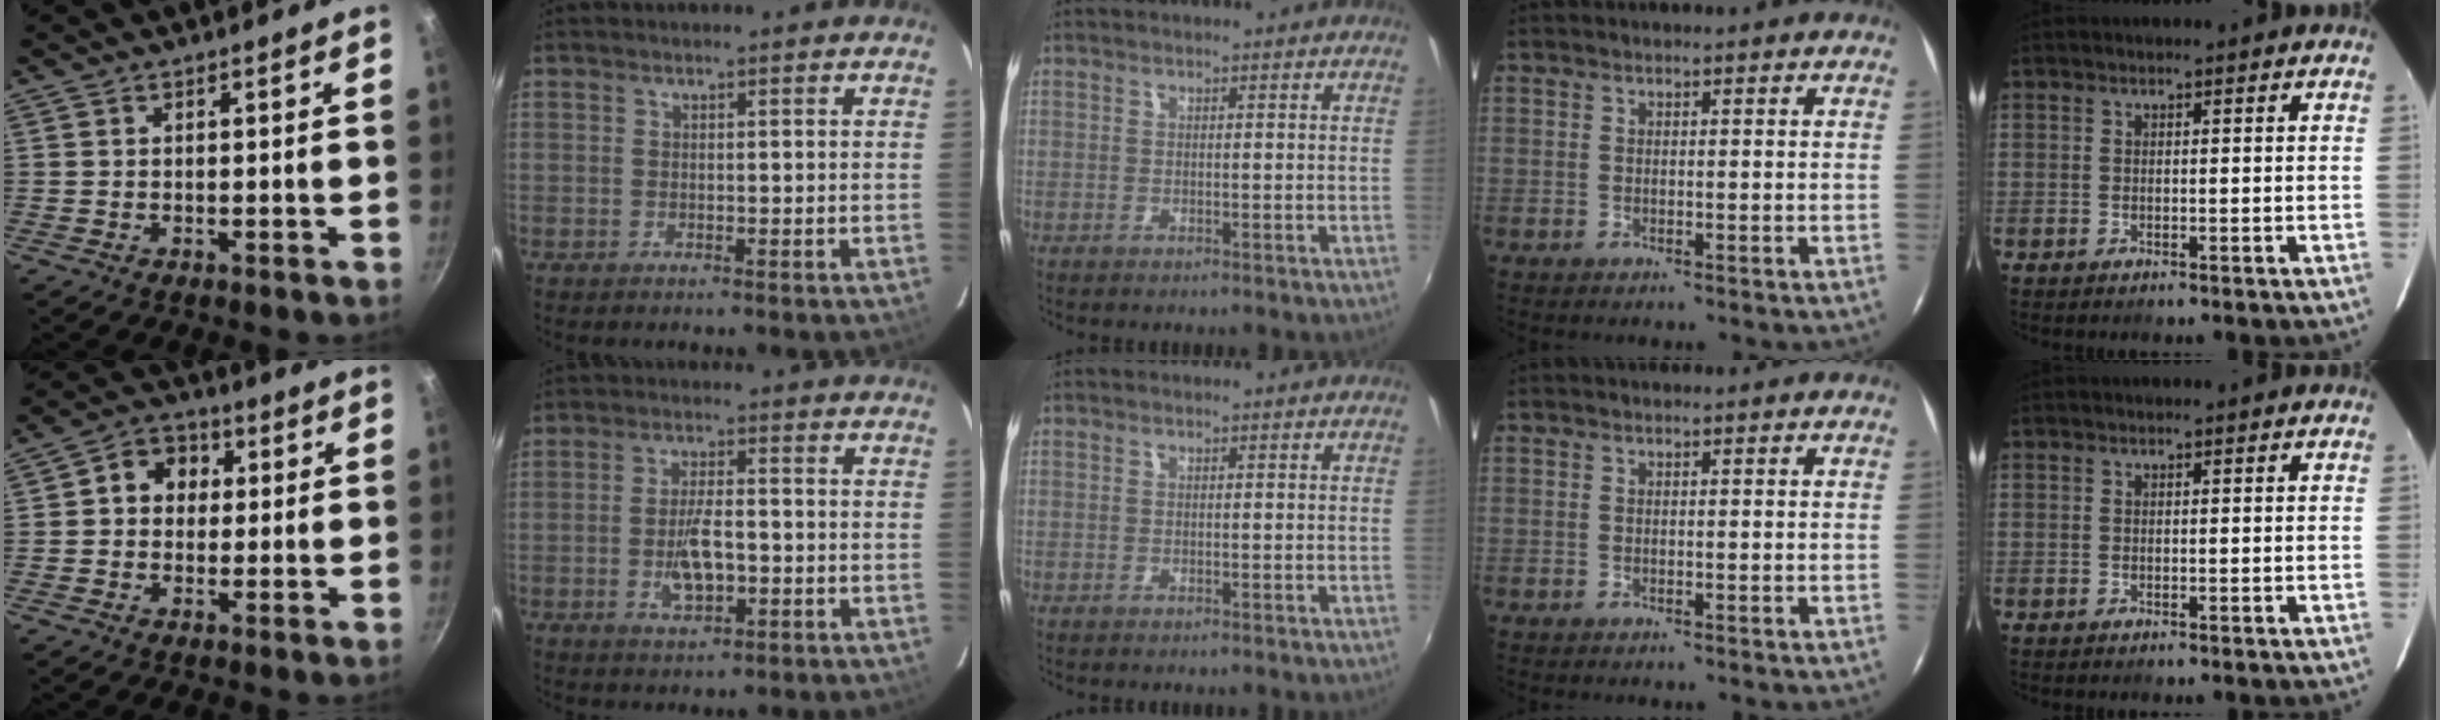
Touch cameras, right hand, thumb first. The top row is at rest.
{"thumb": {"total": 7.6, "force": [1.2, 6.5, 3.8], "torque": [-0.025, 0.013, 0.002]}, "index": {"total": 7.0, "force": [-1.9, 2.8, 6.1], "torque": [-0.121, -0.001, -0.029]}}